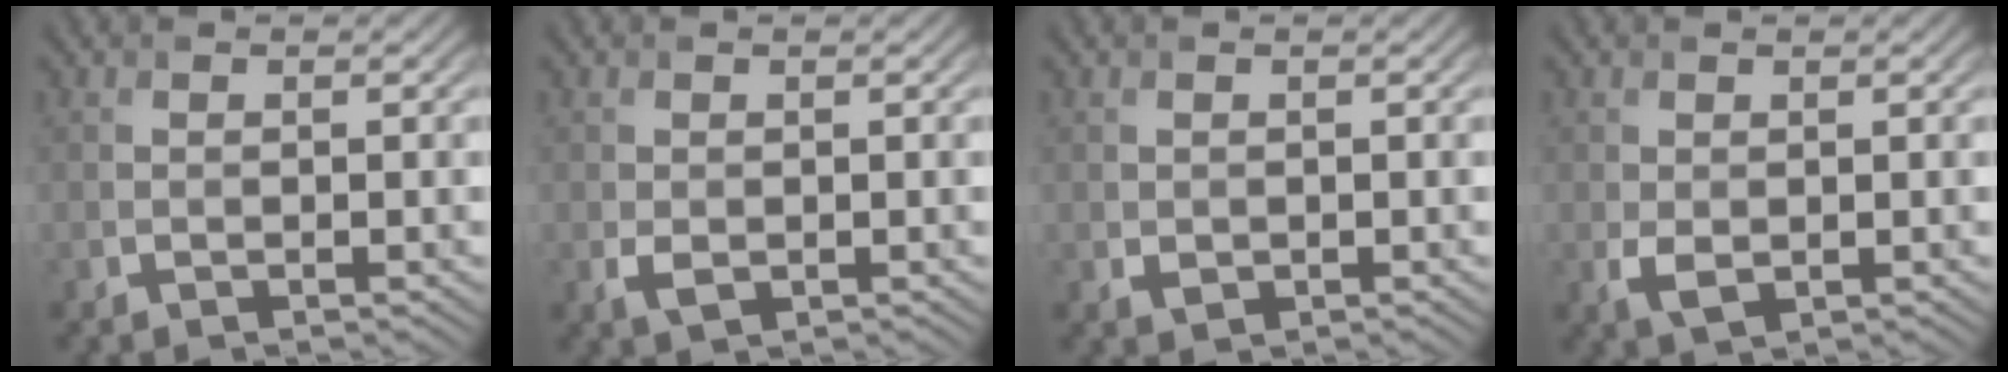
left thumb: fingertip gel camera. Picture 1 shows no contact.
{"total": 1.6, "force": [-0.3, 1.1, 1.1], "torque": [-0.029, -0.008, -0.002]}
{"total": 0.9, "force": [0.0, 0.8, 0.5], "torque": [-0.010, -0.007, 0.003]}
{"total": 2.0, "force": [-0.2, 1.3, 1.5], "torque": [-0.038, -0.008, 0.001]}